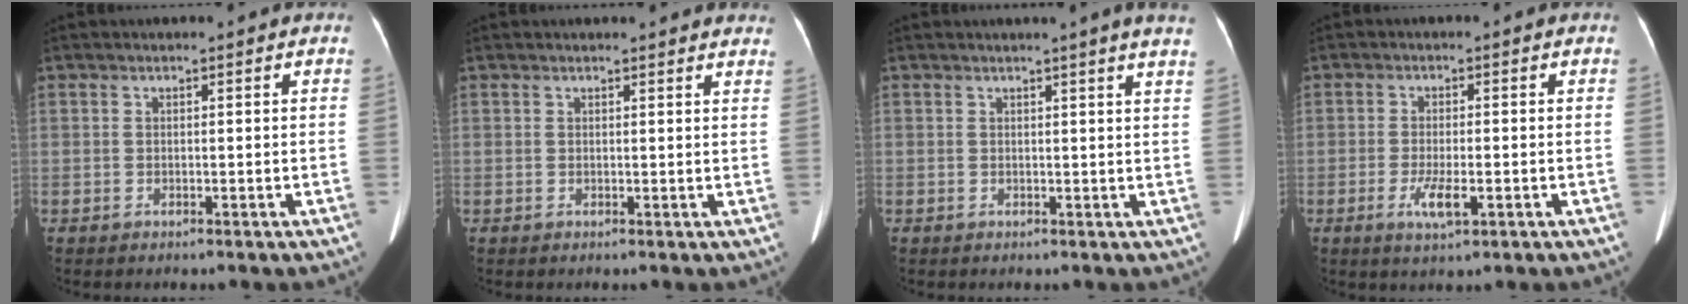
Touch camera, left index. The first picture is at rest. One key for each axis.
{"total": 8.1, "fx": 7.8, "fy": 1.3, "fz": 2.0, "tx": -0.006, "ty": 0.001, "tz": 0.064}
{"total": 5.1, "fx": 4.4, "fy": -0.4, "fz": 2.5, "tx": -0.030, "ty": 0.005, "tz": 0.034}
{"total": 4.0, "fx": -1.6, "fy": 1.0, "fz": 3.5, "tx": -0.075, "ty": -0.007, "tz": -0.024}